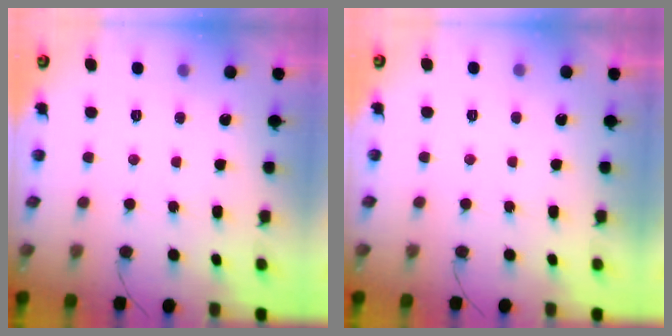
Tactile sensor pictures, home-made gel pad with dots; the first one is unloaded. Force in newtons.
{"total": 2.3, "press": 2.2, "slide": 0.3}